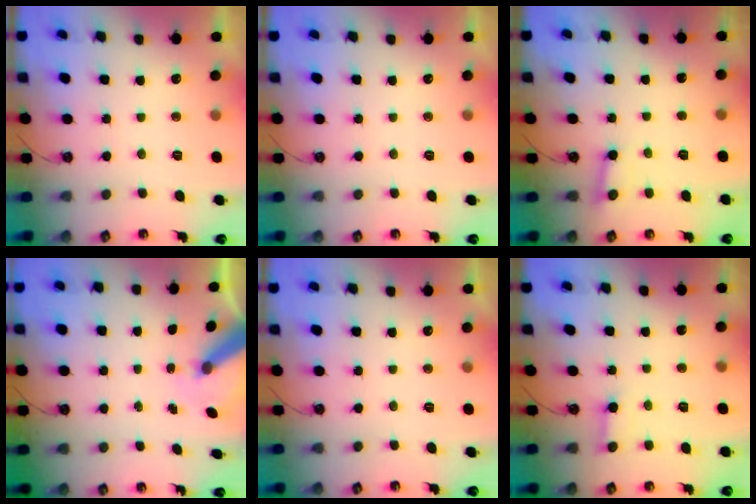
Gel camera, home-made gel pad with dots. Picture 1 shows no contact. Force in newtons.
{"total": 0.0}
{"total": 2.5, "press": 2.5, "slide": 0.4}
{"total": 6.1, "press": 6.1, "slide": 0.4}
{"total": 0.0}
{"total": 2.2, "press": 2.2, "slide": 0.1}